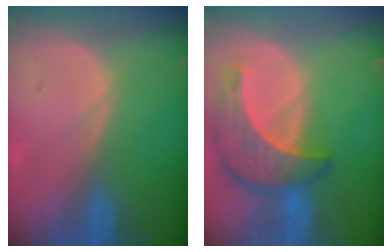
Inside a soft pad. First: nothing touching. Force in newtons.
{"total": 8.8, "press": 8.0, "slide": 3.7}